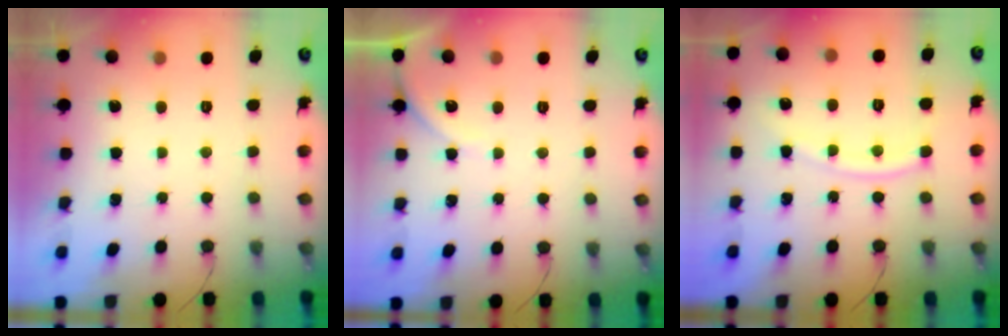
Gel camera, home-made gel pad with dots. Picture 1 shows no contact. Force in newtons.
{"total": 5.5, "press": 5.4, "slide": 0.7}
{"total": 10.7, "press": 10.6, "slide": 1.1}